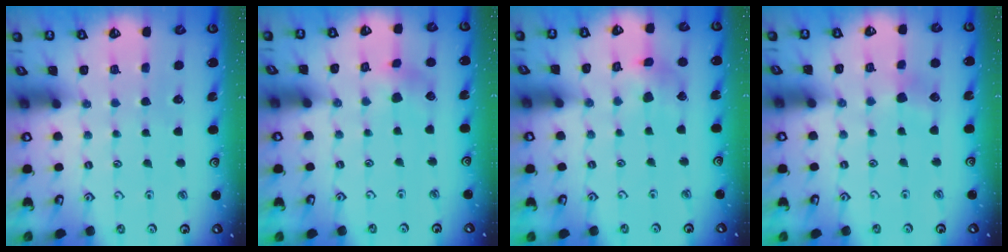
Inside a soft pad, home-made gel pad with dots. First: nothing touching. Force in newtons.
{"total": 4.1, "press": 4.1, "slide": 0.3}
{"total": 6.5, "press": 6.5, "slide": 0.6}
{"total": 6.0, "press": 6.0, "slide": 0.5}